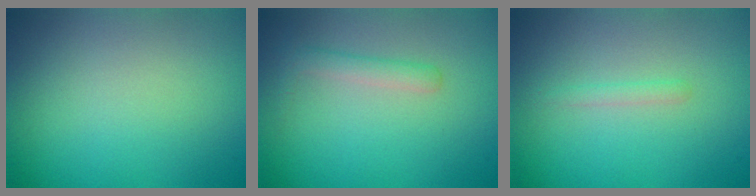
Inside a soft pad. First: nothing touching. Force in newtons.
{"total": 1.6, "press": 1.6, "slide": 0.1}
{"total": 0.8, "press": 0.8, "slide": 0.0}